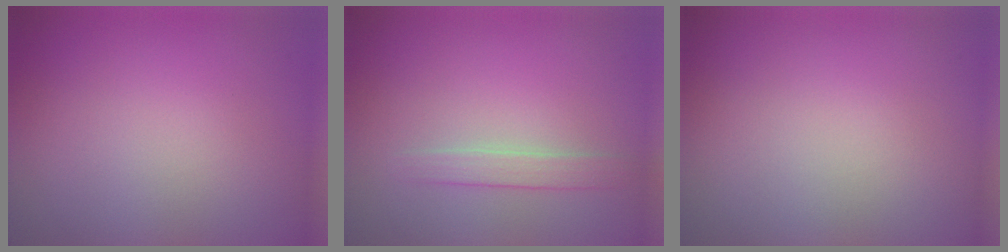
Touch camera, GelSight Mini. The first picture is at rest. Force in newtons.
{"total": 1.5, "press": 1.5, "slide": 0.1}
{"total": 0.0}